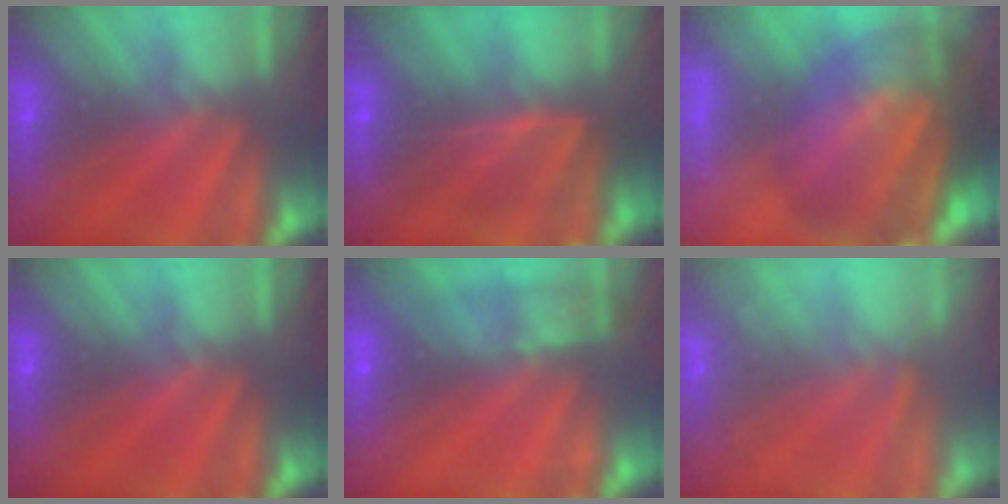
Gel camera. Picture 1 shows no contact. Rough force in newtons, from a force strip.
{"total": 7.4}
{"total": 10.5}
{"total": 0.0}
{"total": 2.4}
{"total": 8.8}